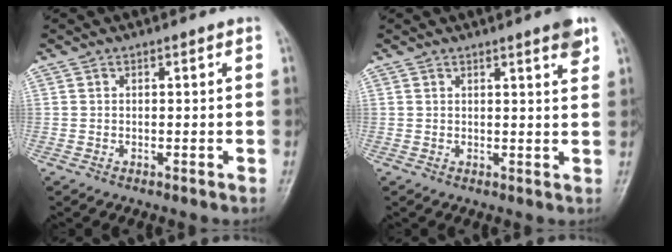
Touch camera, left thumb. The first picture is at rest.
{"total": 3.6, "force": [2.4, 0.4, 2.7], "torque": [-0.028, -0.013, 0.029]}